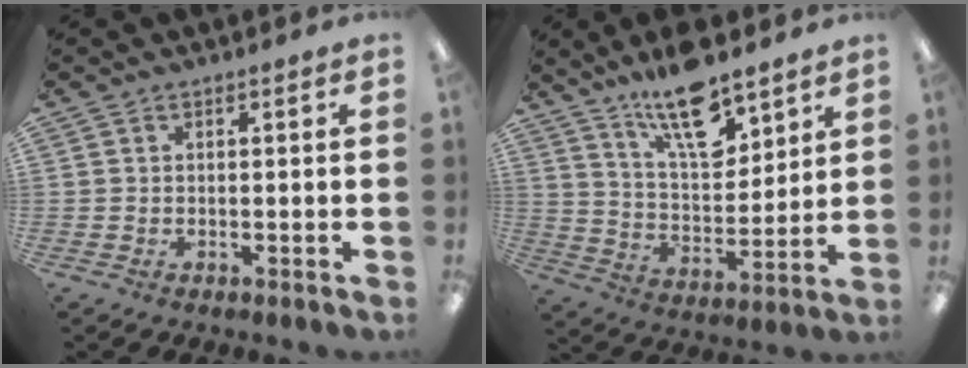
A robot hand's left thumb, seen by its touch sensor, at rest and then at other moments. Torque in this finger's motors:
{"motor_torque": [0.27, 0.35, -0.04, -0.27, 0.06]}